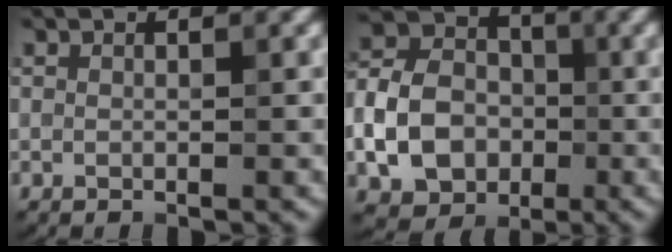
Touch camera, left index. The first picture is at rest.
{"total": 7.4, "force": [-2.0, 5.8, 4.2], "torque": [-0.095, 0.003, -0.044]}